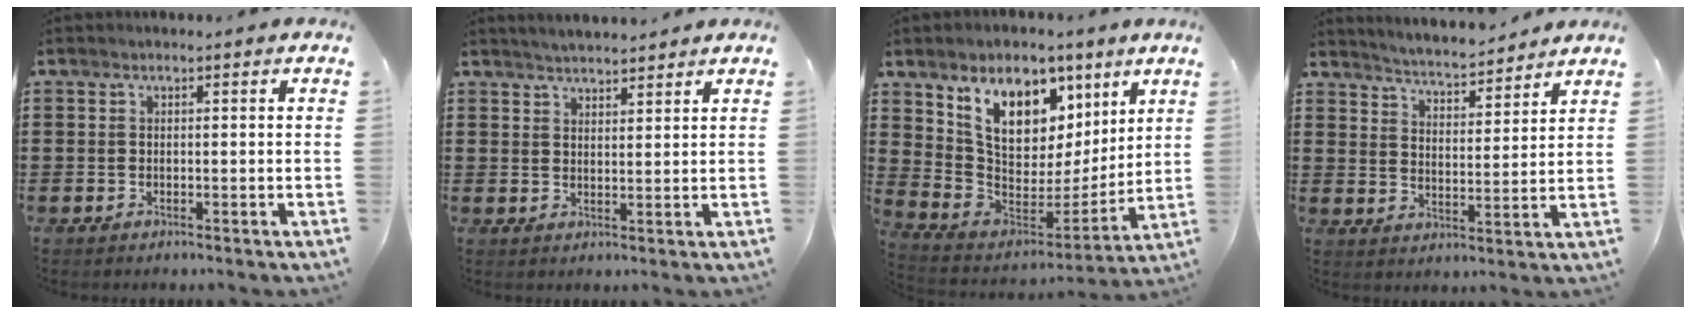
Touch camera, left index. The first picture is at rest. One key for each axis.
{"total": 2.6, "fx": 2.6, "fy": 0.0, "fz": 0.1, "tx": -0.008, "ty": -0.002, "tz": 0.049}
{"total": 11.7, "fx": 7.3, "fy": 7.0, "fz": 5.8, "tx": -0.131, "ty": -0.030, "tz": 0.141}
{"total": 4.1, "fx": 4.1, "fy": -0.2, "fz": 0.2, "tx": -0.024, "ty": -0.029, "tz": 0.067}